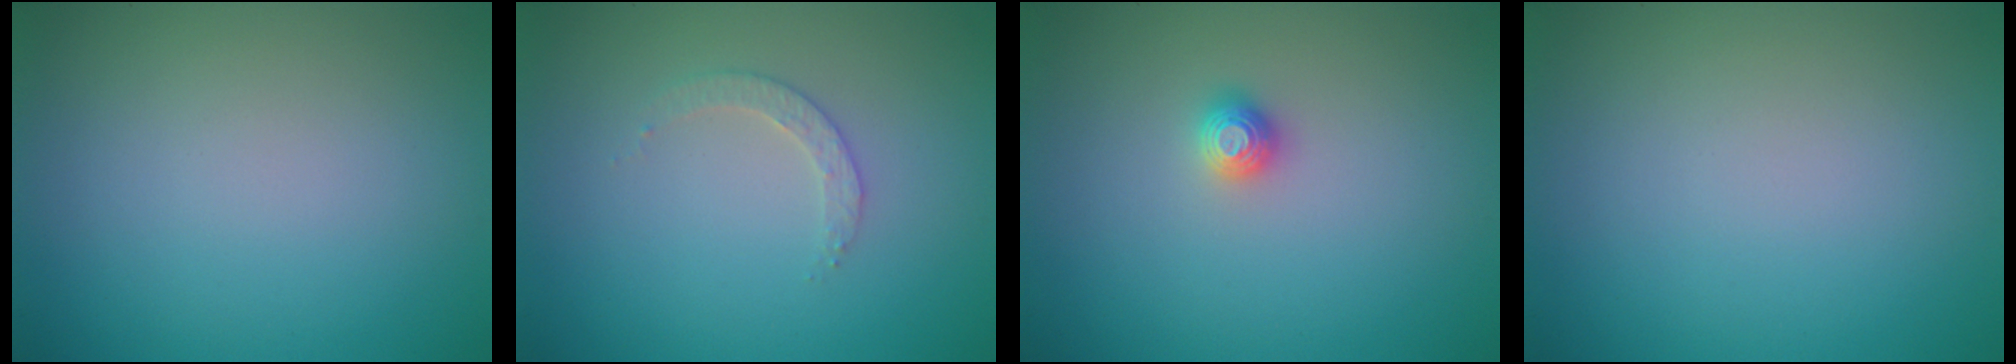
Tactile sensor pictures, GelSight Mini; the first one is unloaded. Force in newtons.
{"total": 1.6, "press": 1.5, "slide": 0.3}
{"total": 1.2, "press": 1.1, "slide": 0.3}
{"total": 0.0}